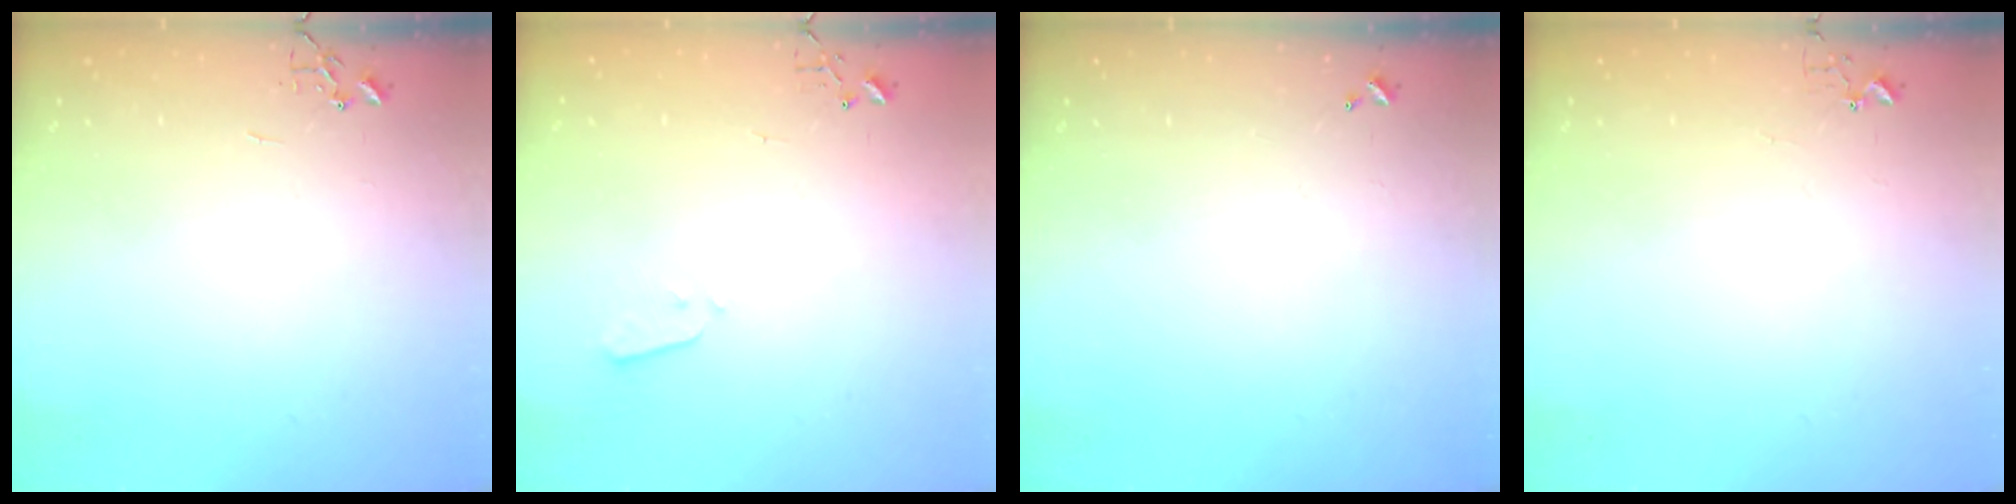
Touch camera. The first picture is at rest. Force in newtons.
{"total": 2.2, "press": 2.1, "slide": 0.3}
{"total": 0.0}
{"total": 2.7, "press": 2.7, "slide": 0.2}